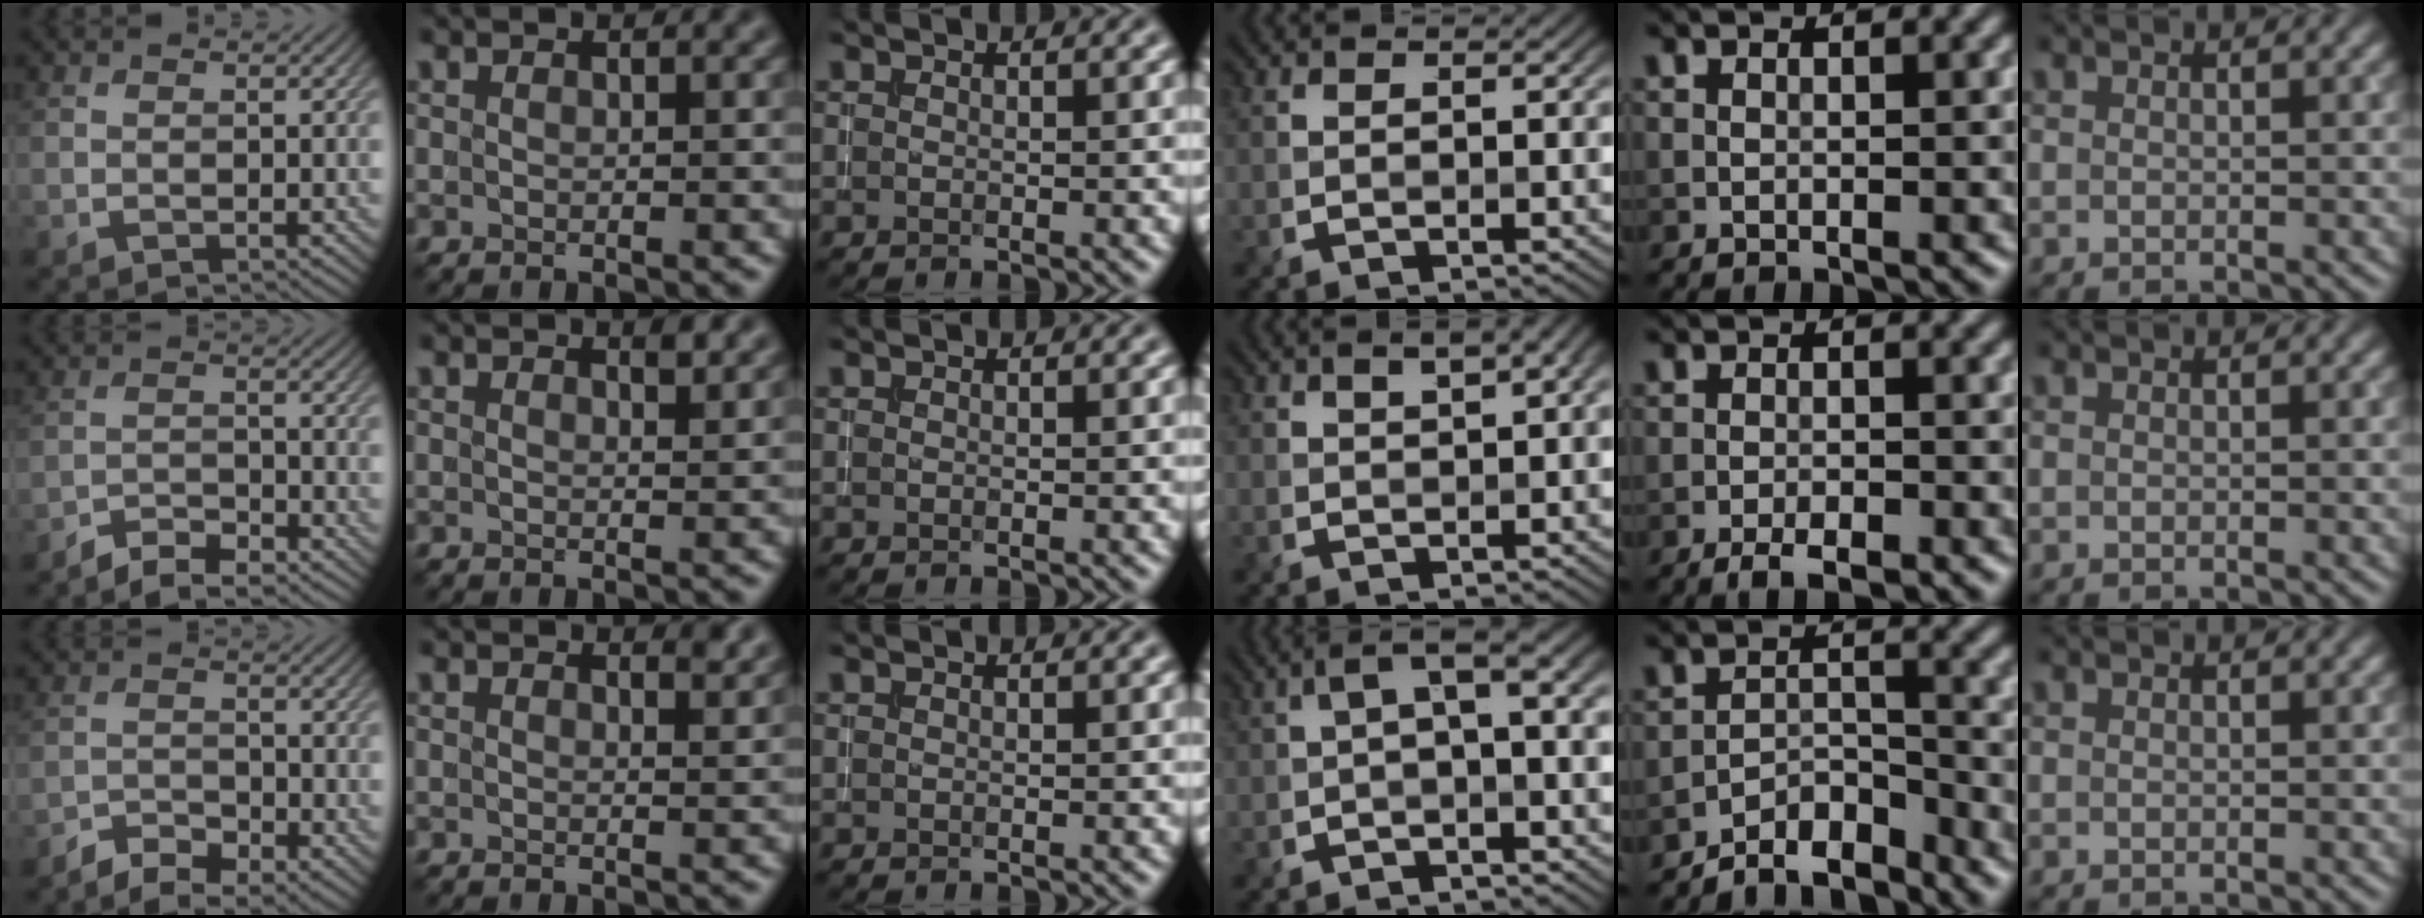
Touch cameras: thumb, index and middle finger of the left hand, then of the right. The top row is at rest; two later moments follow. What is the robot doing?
{"motion": "pour", "object": "almond"}